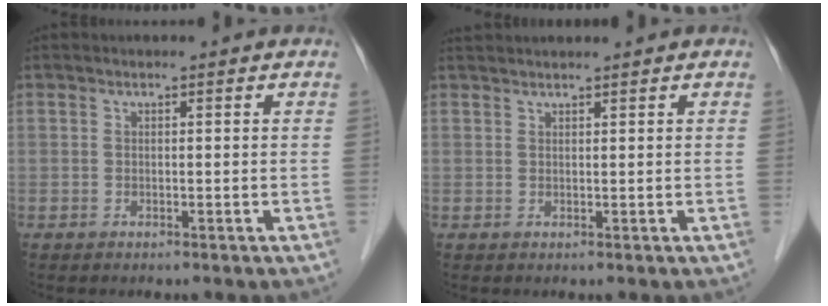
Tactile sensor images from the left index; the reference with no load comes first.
{"total": 4.2, "force": [3.9, -0.1, 1.7], "torque": [-0.018, 0.036, 0.062]}